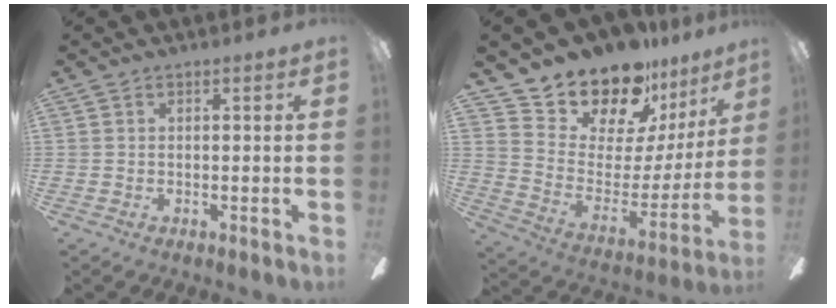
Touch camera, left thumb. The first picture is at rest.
{"total": 16.8, "force": [15.0, 6.4, 3.8], "torque": [-0.082, -0.138, 0.266]}